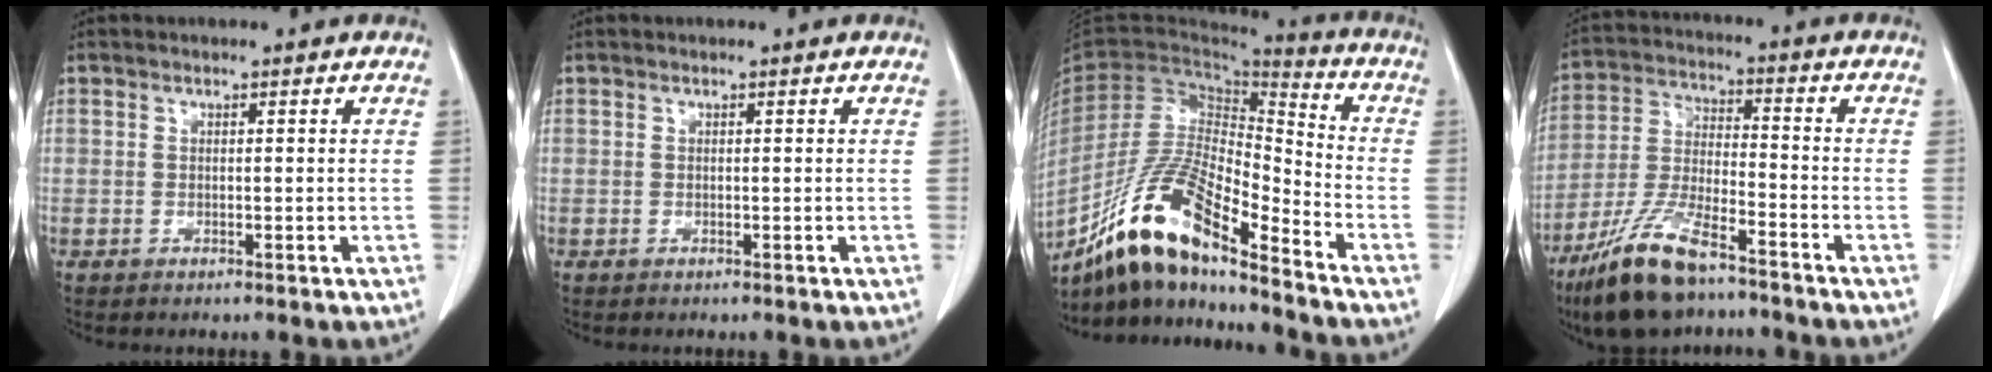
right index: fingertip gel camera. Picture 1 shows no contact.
{"total": 0.0}
{"total": 17.6, "force": [-13.0, 3.1, 11.4], "torque": [-0.221, -0.005, -0.239]}
{"total": 13.3, "force": [-9.5, 3.1, 8.8], "torque": [-0.186, -0.021, -0.178]}